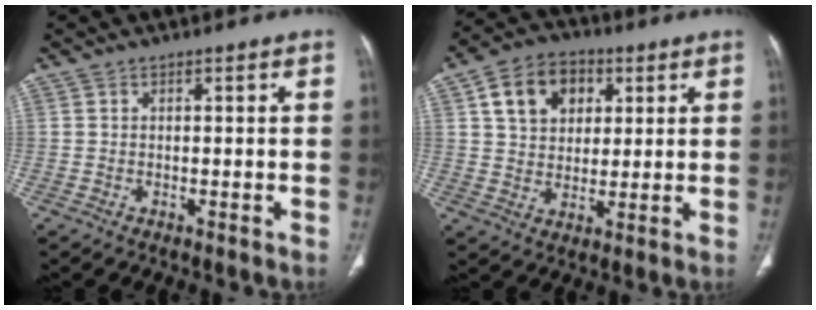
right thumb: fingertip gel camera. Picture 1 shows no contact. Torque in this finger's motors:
{"motor_torque": [-0.59, 0.85, -0.02, 0.18, 0.06]}